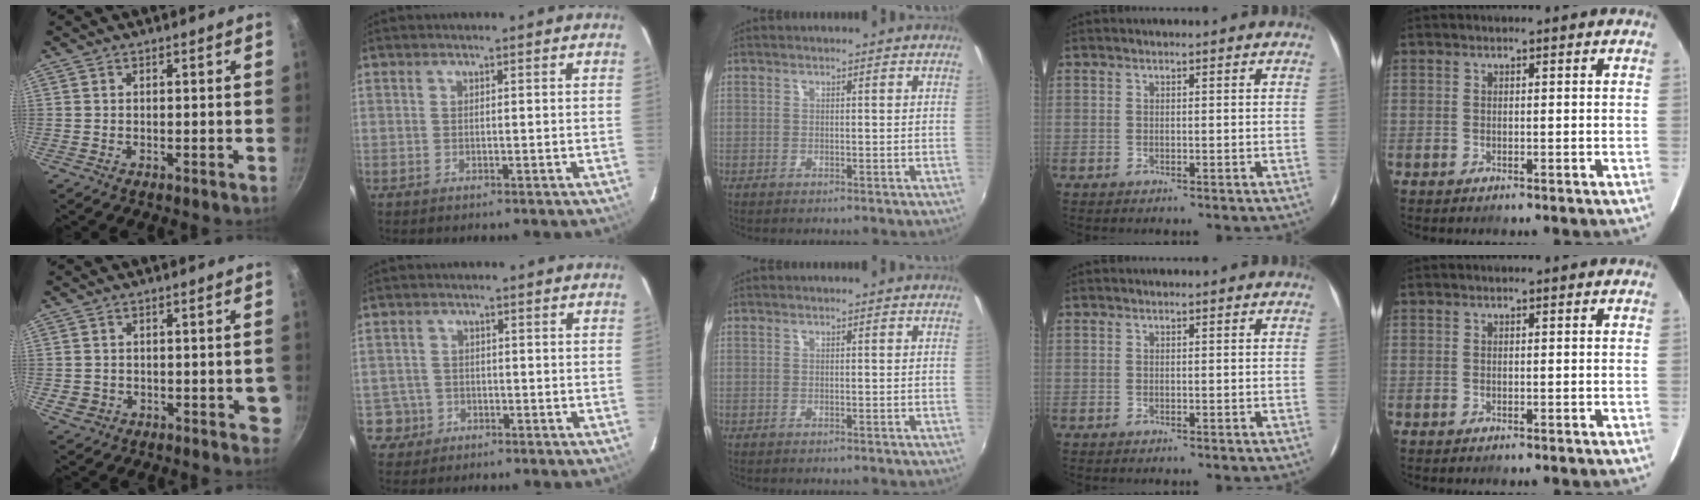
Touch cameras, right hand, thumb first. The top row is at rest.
{"thumb": {"total": 5.4, "force": [-1.4, 3.9, 3.5], "torque": [-0.029, 0.012, -0.014]}, "index": {"total": 4.0, "force": [-1.3, 3.7, -0.1], "torque": [-0.003, 0.021, -0.021]}}